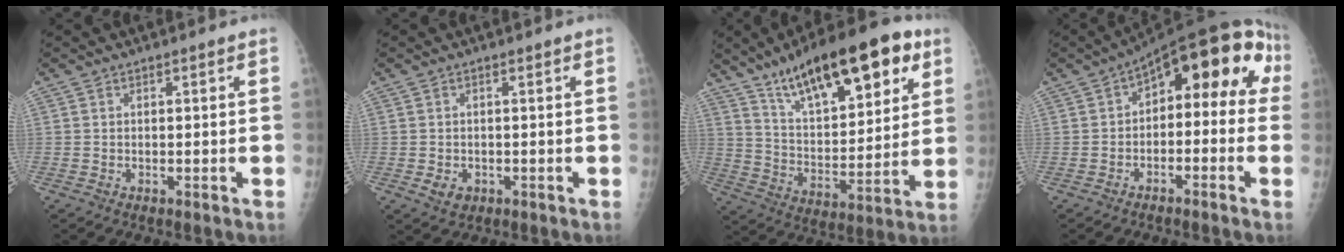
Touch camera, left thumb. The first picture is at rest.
{"total": 2.6, "force": [-0.6, 2.1, 1.4], "torque": [-0.015, -0.001, 0.000]}
{"total": 23.7, "force": [13.6, 8.8, 17.3], "torque": [-0.236, -0.039, 0.227]}
{"total": 14.2, "force": [0.9, 7.7, 11.9], "torque": [-0.111, 0.058, 0.000]}